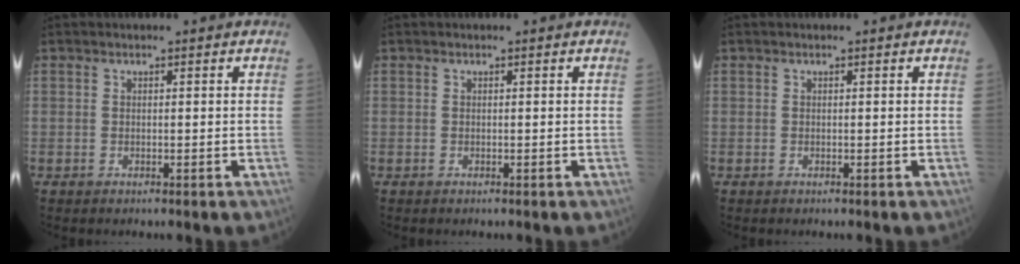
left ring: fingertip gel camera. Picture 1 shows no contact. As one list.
[{"total": 0.0}, {"total": 0.0}]